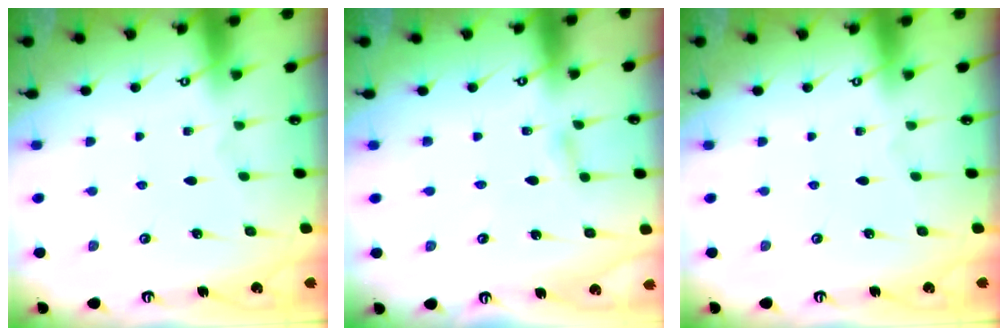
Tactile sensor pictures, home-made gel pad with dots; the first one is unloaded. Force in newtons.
{"total": 2.8, "press": 2.8, "slide": 0.3}
{"total": 0.0}